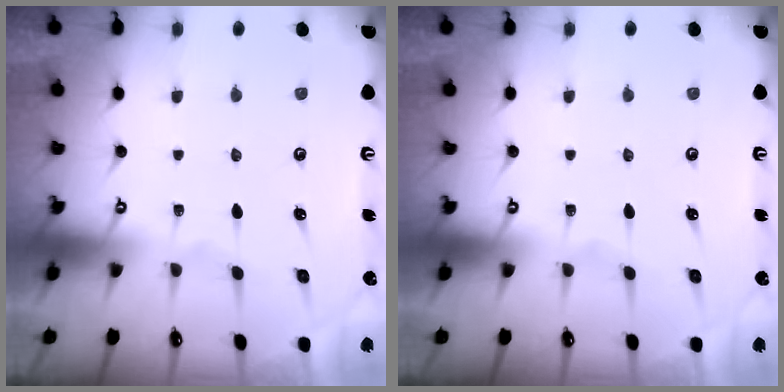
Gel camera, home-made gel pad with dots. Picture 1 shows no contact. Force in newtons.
{"total": 0.0}